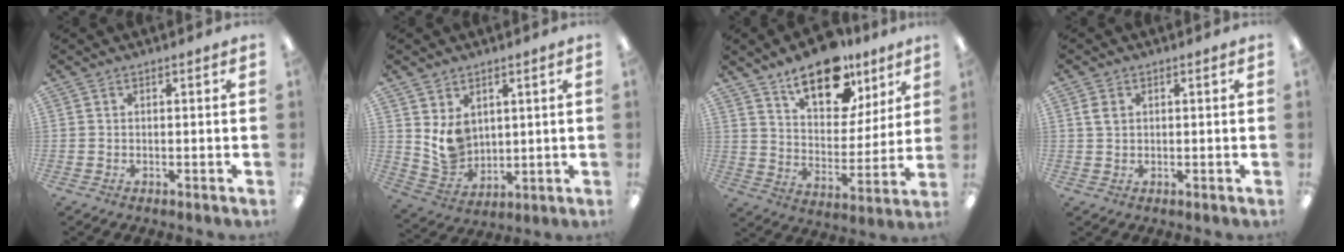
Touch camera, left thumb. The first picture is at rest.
{"total": 8.1, "force": [3.5, 6.3, 3.7], "torque": [-0.078, -0.019, 0.071]}
{"total": 17.6, "force": [12.1, 8.8, 9.2], "torque": [-0.135, -0.066, 0.209]}
{"total": 2.3, "force": [0.8, 1.6, 1.4], "torque": [-0.031, 0.006, 0.013]}